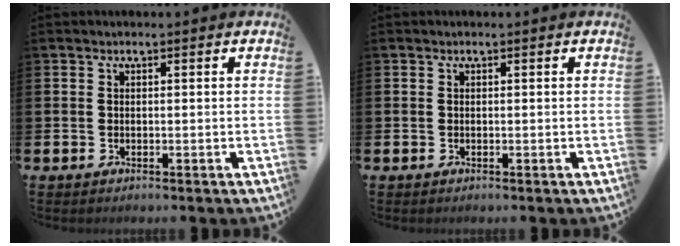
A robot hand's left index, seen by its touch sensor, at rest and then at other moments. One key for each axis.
{"total": 0.0}